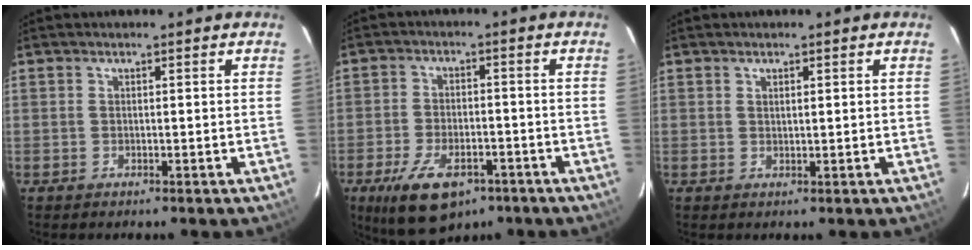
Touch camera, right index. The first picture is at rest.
{"total": 12.6, "force": [-7.5, 6.0, 8.1], "torque": [-0.170, -0.021, -0.119]}
{"total": 1.3, "force": [0.9, 0.6, 0.7], "torque": [-0.011, 0.002, 0.016]}